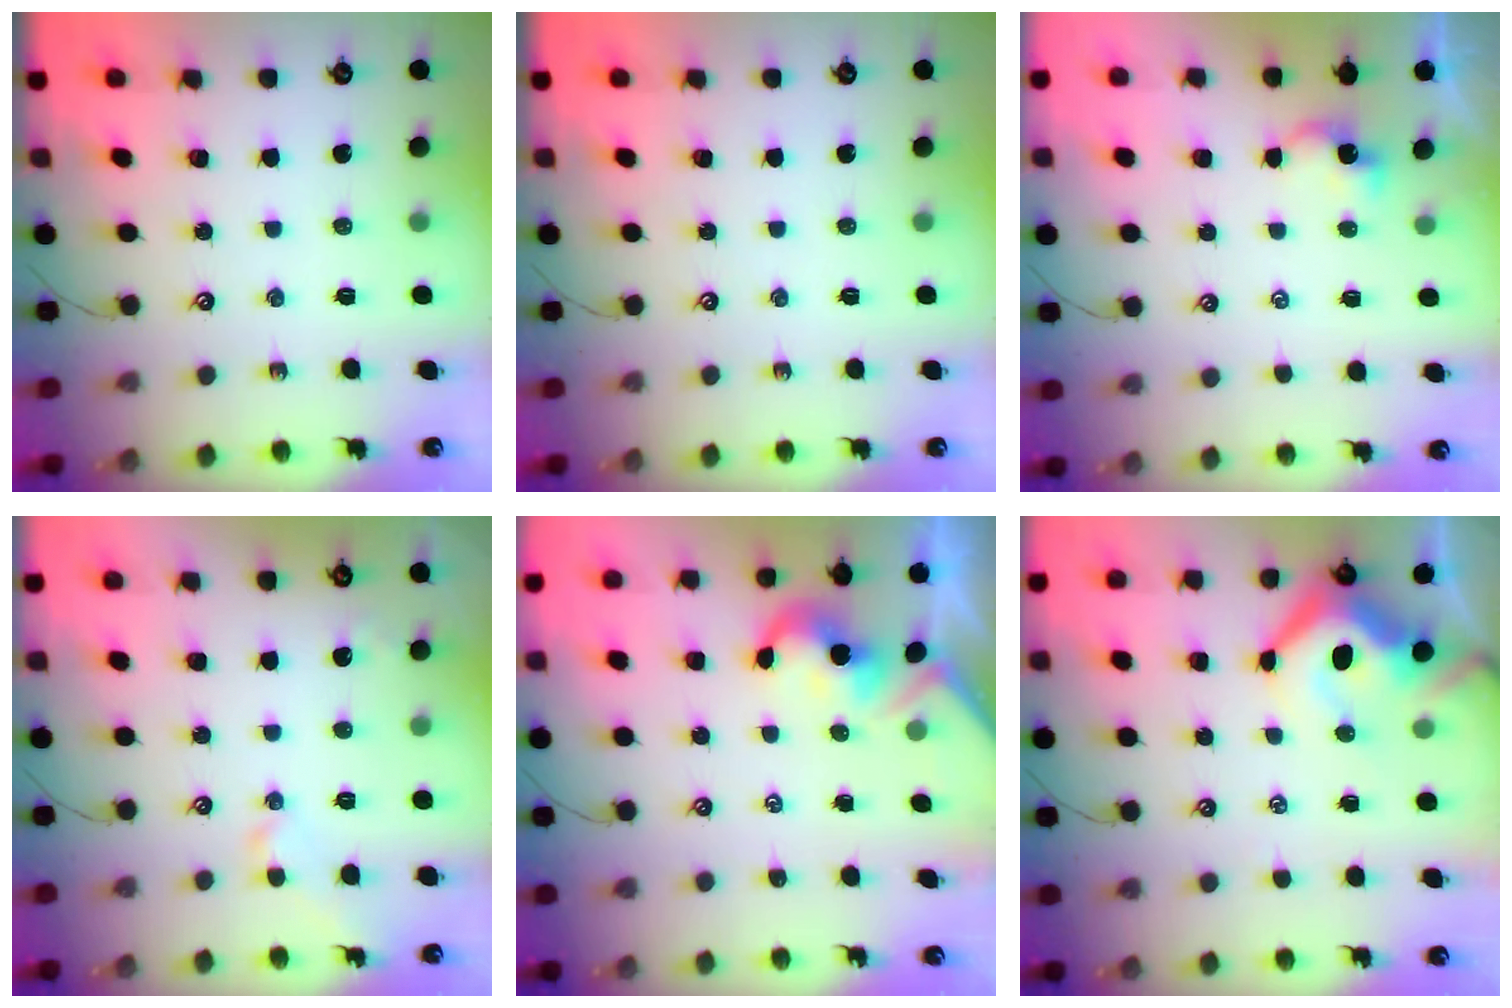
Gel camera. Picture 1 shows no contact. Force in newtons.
{"total": 0.0}
{"total": 3.4, "press": 3.4, "slide": 0.0}
{"total": 1.2, "press": 0.9, "slide": 0.7}
{"total": 2.1, "press": 2.1, "slide": 0.4}
{"total": 10.4, "press": 10.2, "slide": 2.0}